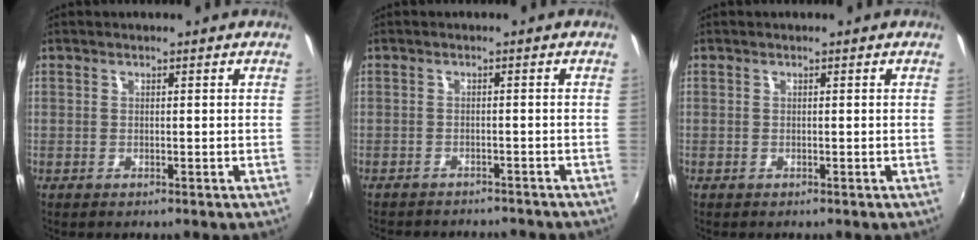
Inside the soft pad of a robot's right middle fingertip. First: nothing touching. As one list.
[{"total": 8.1, "force": [-7.4, 2.0, 2.6], "torque": [-0.064, -0.012, -0.101]}, {"total": 0.0}]